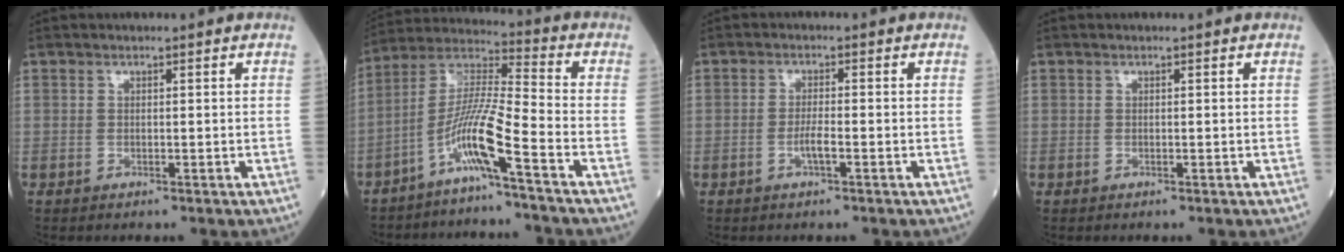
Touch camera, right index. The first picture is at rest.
{"total": 9.7, "force": [-5.2, -1.1, 8.1], "torque": [-0.166, 0.000, -0.112]}
{"total": 2.4, "force": [-1.0, 0.1, 2.2], "torque": [-0.041, 0.000, -0.022]}
{"total": 0.0}